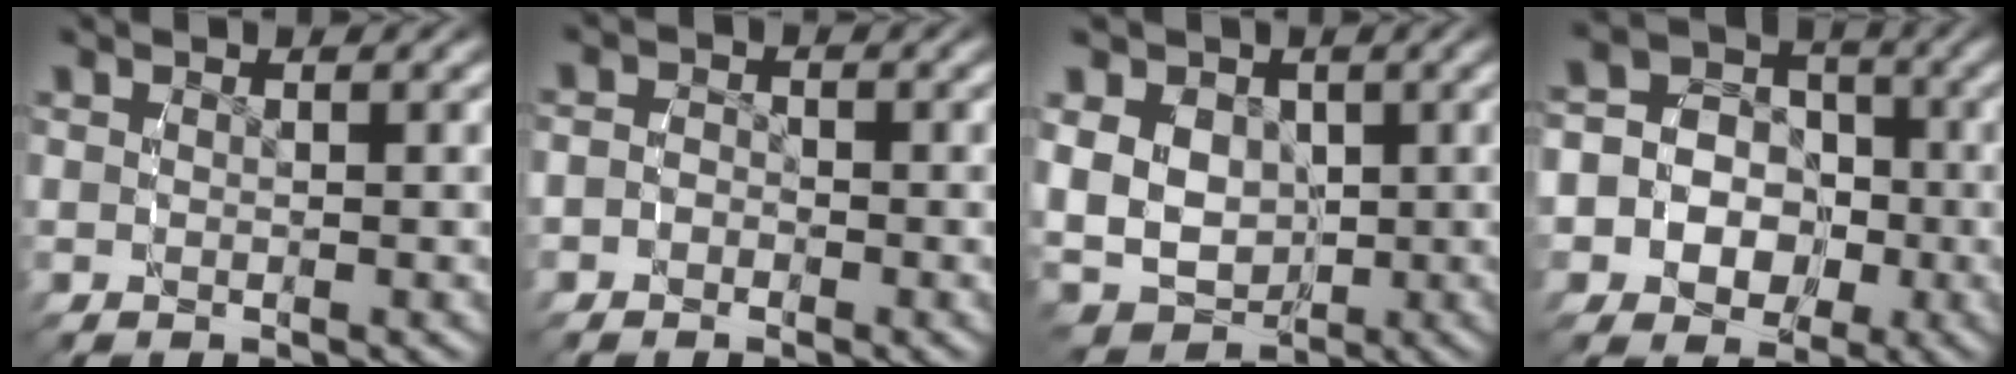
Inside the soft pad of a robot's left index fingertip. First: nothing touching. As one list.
[{"total": 1.9, "force": [-1.3, 1.4, 0.1], "torque": [-0.008, -0.014, -0.022]}, {"total": 10.8, "force": [-0.4, 9.5, 5.1], "torque": [-0.136, -0.053, 0.006]}, {"total": 12.8, "force": [-2.2, 11.6, 5.1], "torque": [-0.136, -0.045, -0.041]}]